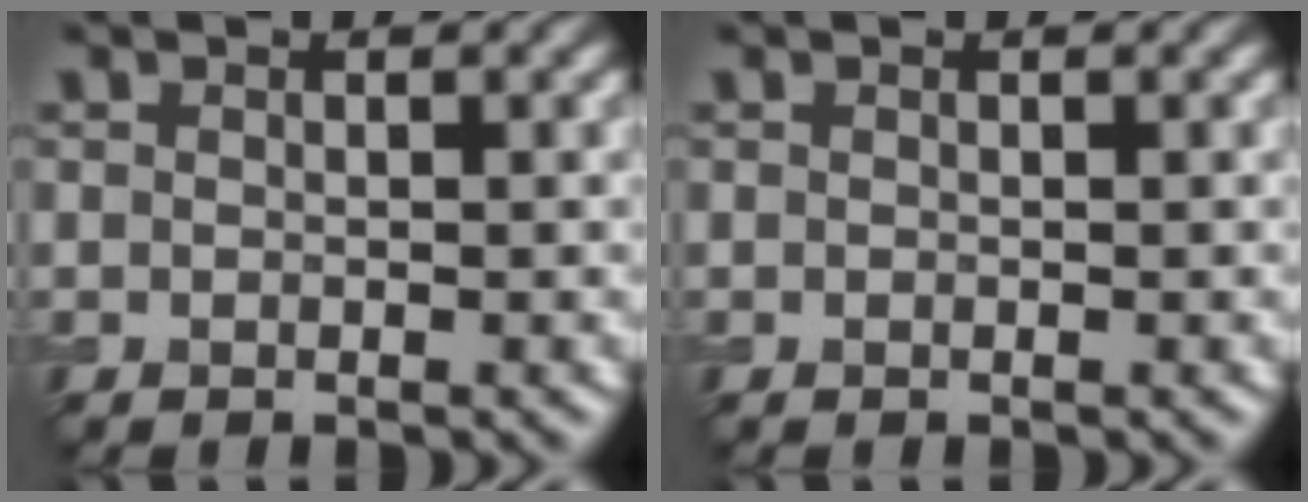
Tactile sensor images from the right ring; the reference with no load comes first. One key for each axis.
{"total": 0.0}